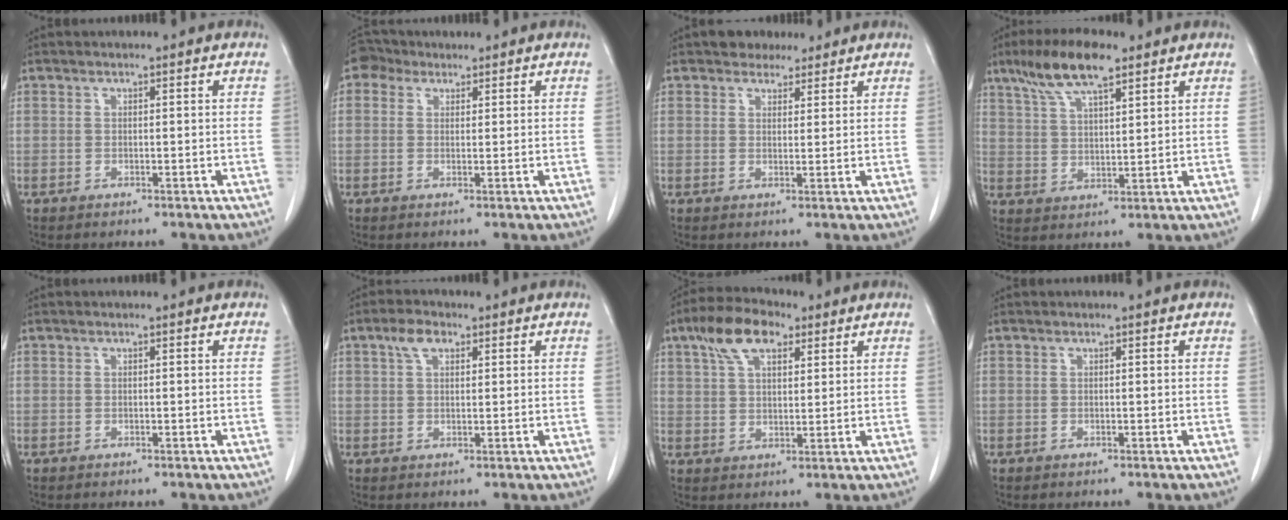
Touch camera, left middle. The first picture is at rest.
{"total": 2.9, "force": [1.9, 2.2, 0.5], "torque": [-0.011, 0.015, 0.032]}
{"total": 3.5, "force": [2.8, 1.9, 0.5], "torque": [-0.006, 0.009, 0.044]}
{"total": 9.9, "force": [6.9, 2.3, 6.7], "torque": [-0.134, 0.016, 0.127]}
{"total": 0.0}
{"total": 3.3, "force": [1.8, 1.7, 2.2], "torque": [-0.049, 0.011, 0.036]}
{"total": 8.7, "force": [5.0, 3.8, 6.0], "torque": [-0.121, 0.025, 0.093]}
{"total": 0.0}